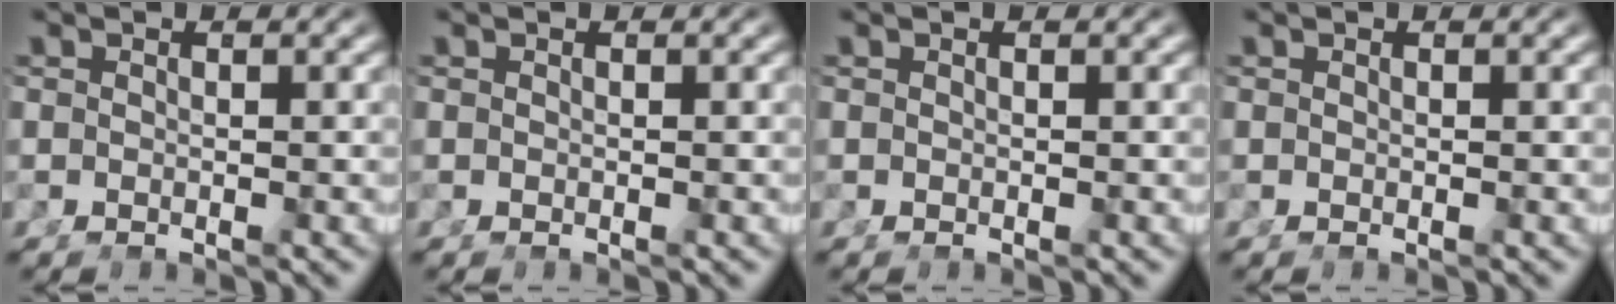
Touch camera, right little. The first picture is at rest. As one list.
[{"total": 0.0}, {"total": 0.0}, {"total": 0.0}]